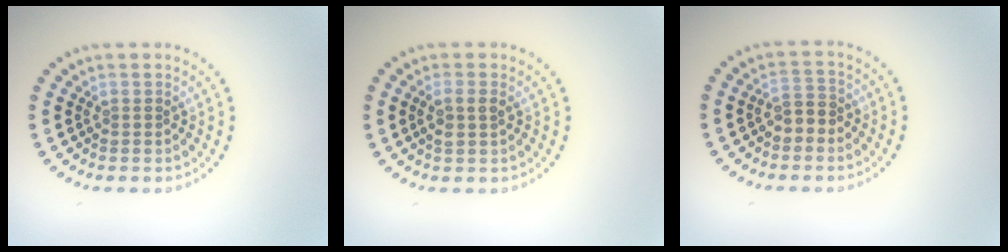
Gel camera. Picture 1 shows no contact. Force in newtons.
{"total": 1.8, "press": 1.7, "slide": 0.7}
{"total": 2.0, "press": 1.9, "slide": 0.7}